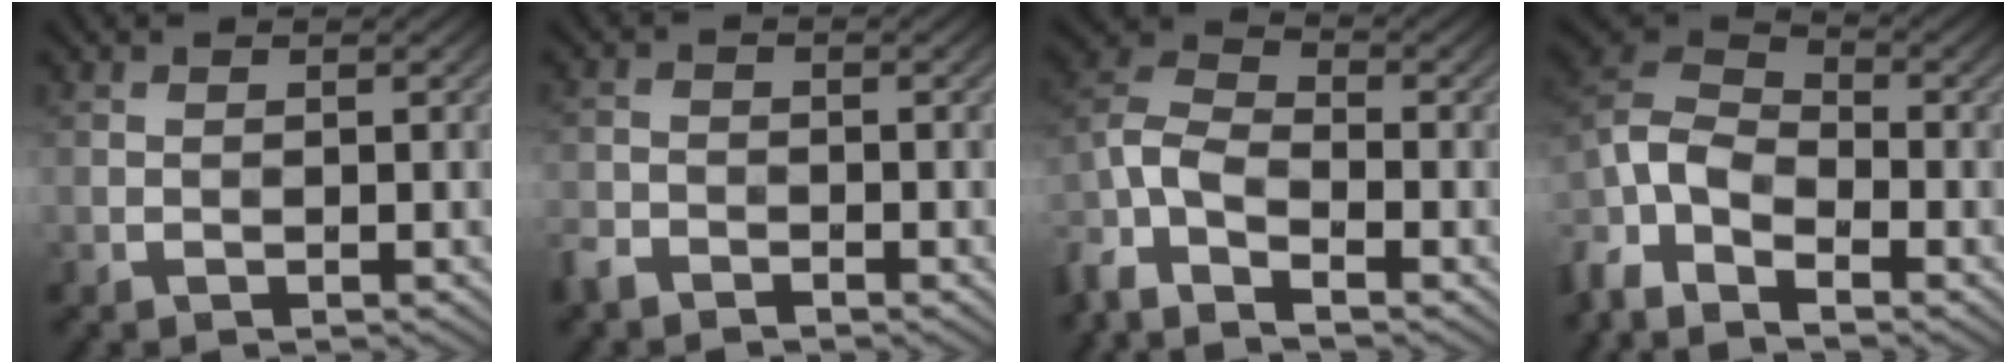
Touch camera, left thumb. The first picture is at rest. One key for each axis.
{"total": 2.7, "fx": -2.2, "fy": 1.1, "fz": 0.8, "tx": -0.022, "ty": -0.007, "tz": -0.056}
{"total": 8.3, "fx": -5.9, "fy": 3.1, "fz": 4.9, "tx": -0.119, "ty": -0.010, "tz": -0.137}
{"total": 9.8, "fx": -6.3, "fy": 4.4, "fz": 6.0, "tx": -0.144, "ty": -0.012, "tz": -0.144}